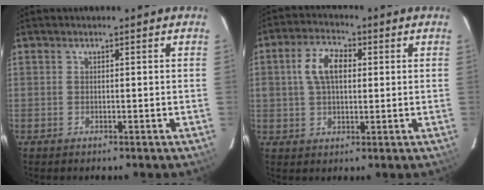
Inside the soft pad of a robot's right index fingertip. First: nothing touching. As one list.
[{"total": 7.6, "force": [1.5, 4.6, 5.9], "torque": [-0.113, 0.020, 0.028]}]